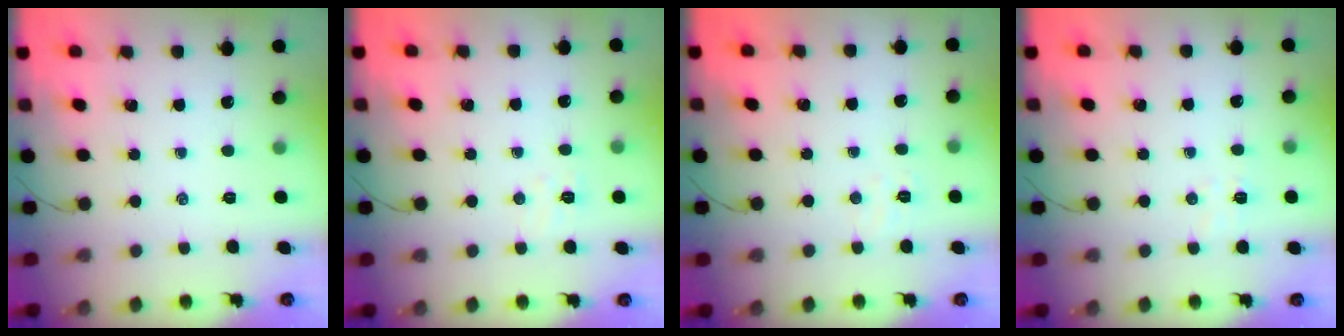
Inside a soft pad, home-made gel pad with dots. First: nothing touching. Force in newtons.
{"total": 3.8, "press": 3.6, "slide": 1.0}
{"total": 3.0, "press": 2.9, "slide": 0.7}
{"total": 4.2, "press": 4.1, "slide": 0.8}